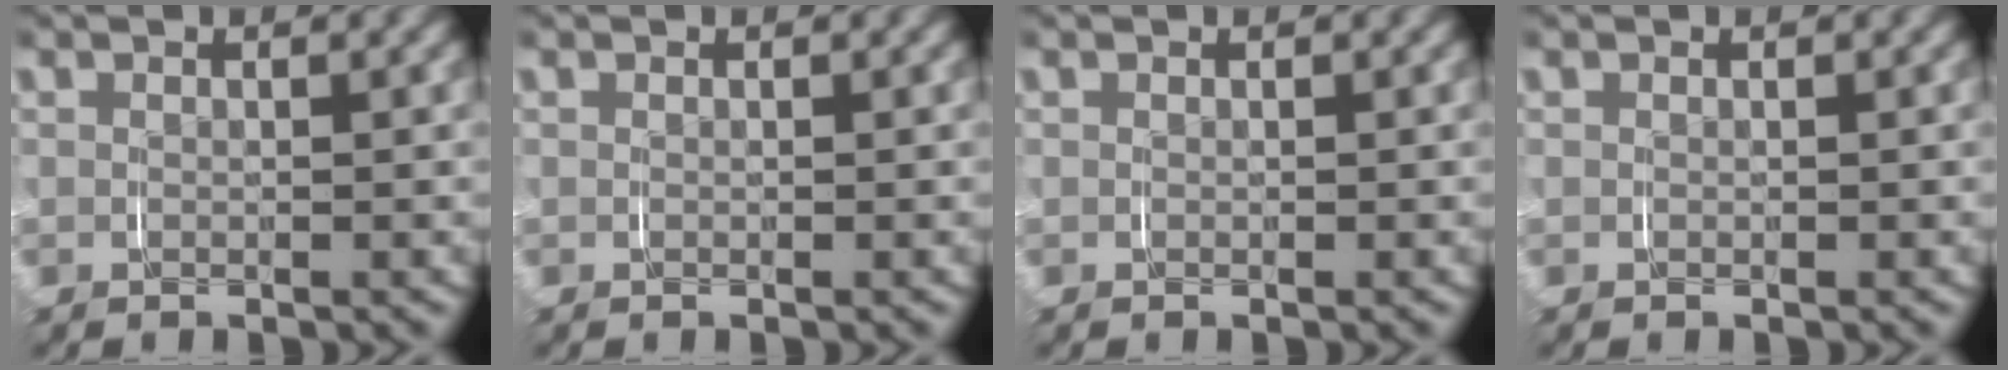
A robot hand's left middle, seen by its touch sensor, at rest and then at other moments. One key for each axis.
{"total": 0.0}
{"total": 0.0}
{"total": 0.0}